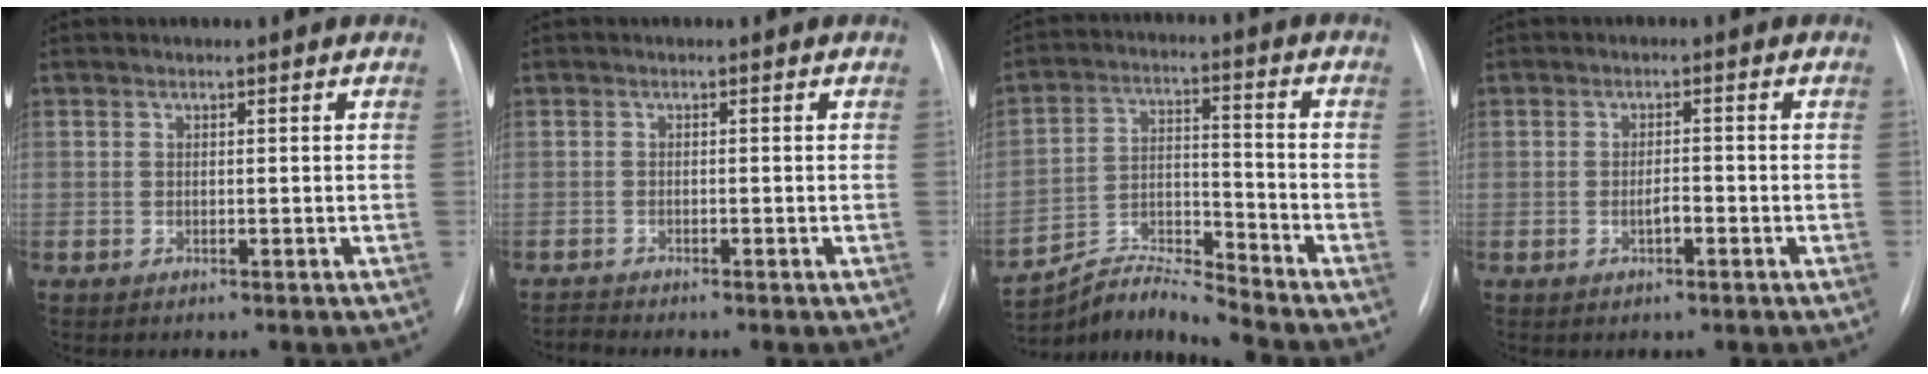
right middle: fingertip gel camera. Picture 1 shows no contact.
{"total": 1.2, "force": [-1.0, -0.5, -0.5], "torque": [0.005, -0.010, -0.020]}
{"total": 9.0, "force": [-8.9, -1.8, 0.3], "torque": [-0.016, 0.028, -0.165]}
{"total": 2.0, "force": [-0.8, 0.7, 1.7], "torque": [-0.028, 0.003, -0.014]}